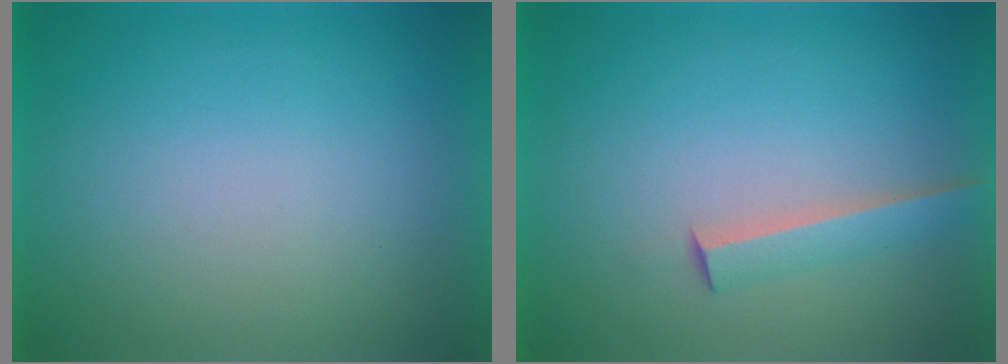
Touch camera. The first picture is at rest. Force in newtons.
{"total": 2.5}